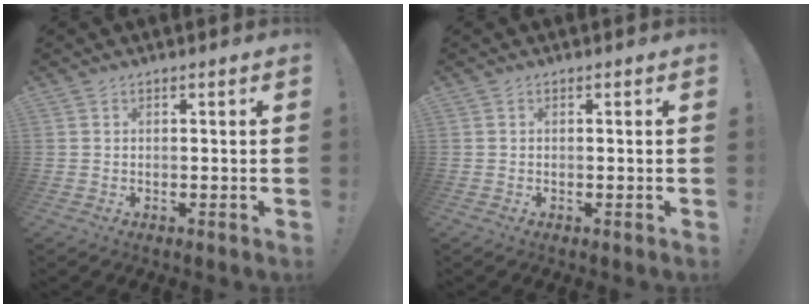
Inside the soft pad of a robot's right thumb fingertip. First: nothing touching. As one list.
[{"total": 0.0}]